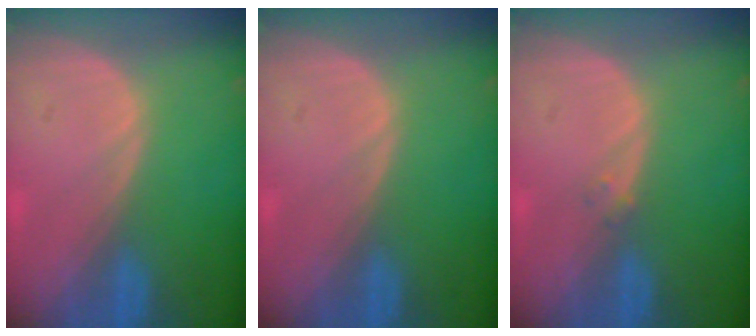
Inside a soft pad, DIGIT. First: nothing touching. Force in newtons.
{"total": 0.0}
{"total": 1.0, "press": 0.9, "slide": 0.4}